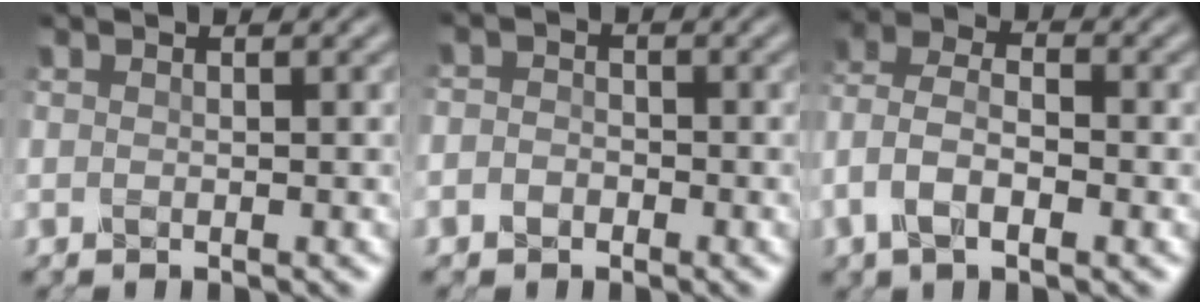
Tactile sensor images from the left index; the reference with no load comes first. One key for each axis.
{"total": 1.6, "fx": -0.8, "fy": 1.4, "fz": 0.4, "tx": 0.007, "ty": 0.005, "tz": -0.026}
{"total": 5.2, "fx": -1.7, "fy": 2.8, "fz": 4.0, "tx": -0.085, "ty": 0.011, "tz": -0.043}